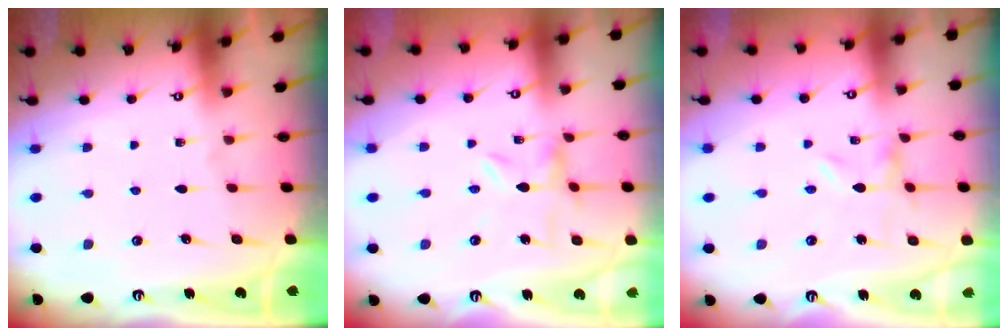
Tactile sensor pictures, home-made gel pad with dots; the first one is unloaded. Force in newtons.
{"total": 1.6, "press": 1.6, "slide": 0.3}
{"total": 0.0}